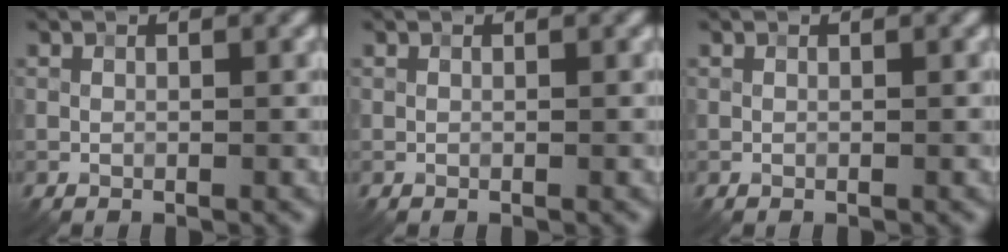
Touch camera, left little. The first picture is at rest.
{"total": 0.0}
{"total": 0.0}